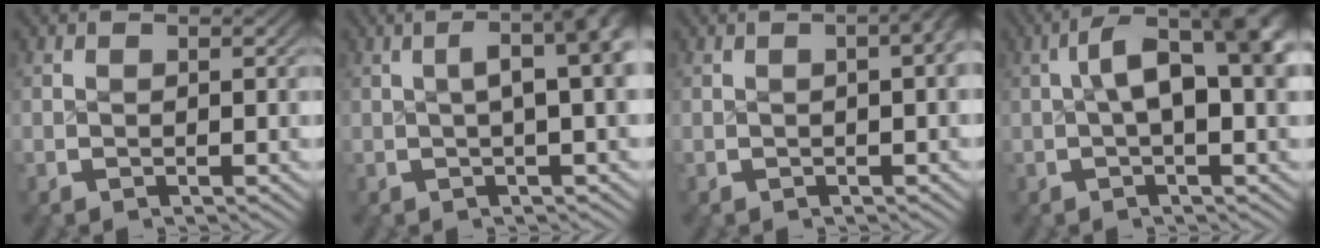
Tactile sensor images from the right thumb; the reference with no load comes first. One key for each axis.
{"total": 6.9, "fx": 1.3, "fy": 2.7, "fz": 6.2, "tx": -0.071, "ty": 0.026, "tz": 0.010}
{"total": 5.3, "fx": 1.0, "fy": 2.4, "fz": 4.6, "tx": -0.039, "ty": 0.029, "tz": 0.000}
{"total": 8.3, "fx": 1.0, "fy": 3.6, "fz": 7.4, "tx": -0.109, "ty": -0.002, "tz": 0.014}